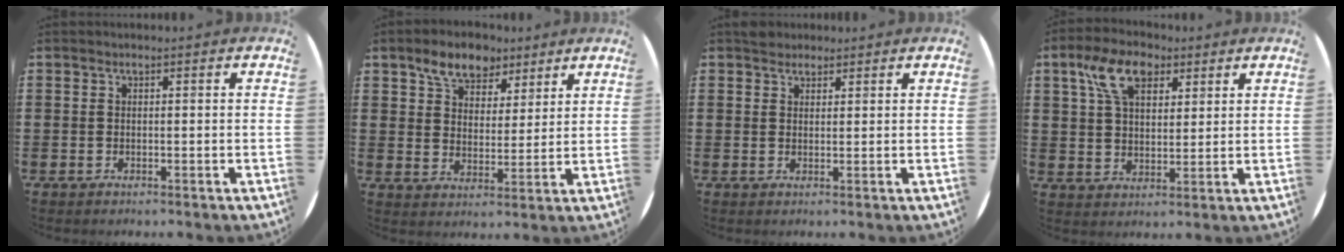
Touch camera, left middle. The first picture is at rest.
{"total": 6.7, "force": [5.2, 3.6, 2.0], "torque": [-0.053, -0.002, 0.095]}
{"total": 2.0, "force": [1.8, 0.8, 0.0], "torque": [0.005, 0.003, 0.034]}
{"total": 8.2, "force": [4.6, 4.9, 4.7], "torque": [-0.095, 0.011, 0.083]}